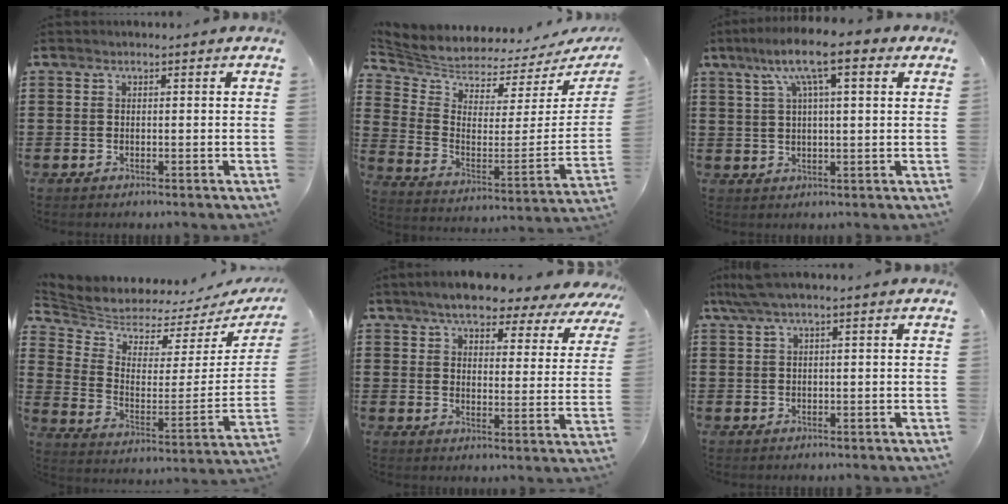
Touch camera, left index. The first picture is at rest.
{"total": 3.8, "force": [3.7, 0.7, 0.1], "torque": [-0.033, -0.054, 0.060]}
{"total": 10.5, "force": [5.6, 2.4, 8.5], "torque": [-0.179, 0.005, 0.096]}
{"total": 4.7, "force": [4.6, 0.8, 0.3], "torque": [-0.040, -0.053, 0.077]}
{"total": 6.6, "force": [6.0, 1.3, 2.4], "torque": [-0.065, -0.027, 0.103]}
{"total": 2.5, "force": [0.9, 0.1, 2.3], "torque": [-0.053, -0.003, 0.014]}